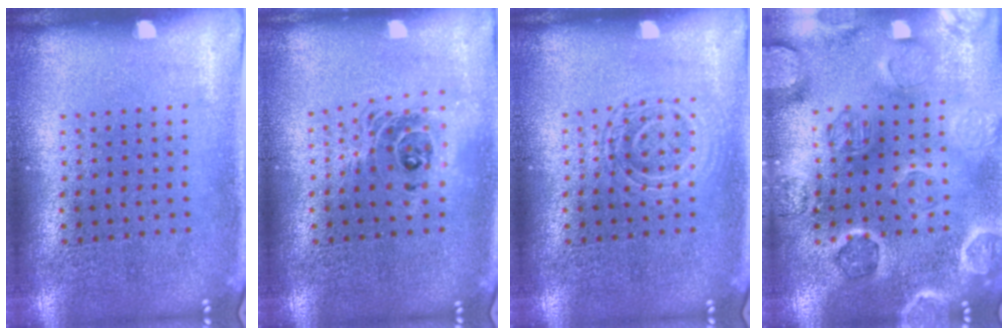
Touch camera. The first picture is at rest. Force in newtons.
{"total": 1.6, "press": 1.3, "slide": 0.8}
{"total": 2.2, "press": 2.1, "slide": 0.4}
{"total": 2.6, "press": 2.6, "slide": 0.2}